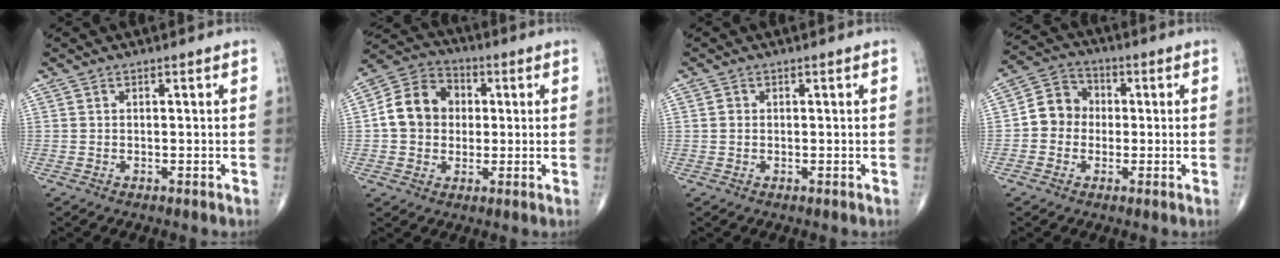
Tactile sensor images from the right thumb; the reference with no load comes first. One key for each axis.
{"total": 11.7, "fx": 0.7, "fy": 9.8, "fz": 6.3, "tx": -0.089, "ty": 0.024, "tz": 0.003}
{"total": 1.1, "fx": 0.1, "fy": 1.0, "fz": 0.5, "tx": -0.007, "ty": 0.001, "tz": 0.002}
{"total": 7.7, "fx": -0.4, "fy": 6.9, "fz": 3.3, "tx": -0.032, "ty": 0.027, "tz": -0.023}